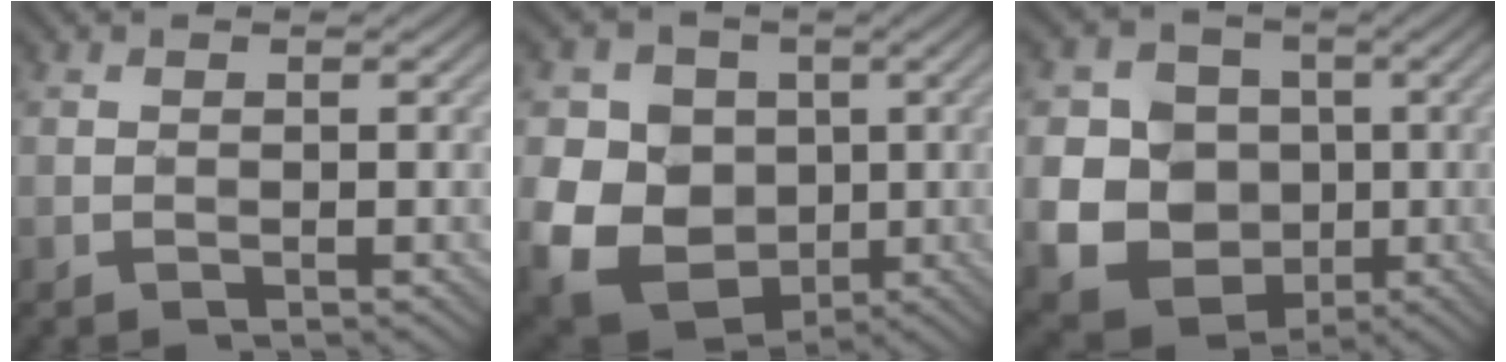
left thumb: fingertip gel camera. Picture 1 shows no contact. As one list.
[{"total": 11.9, "force": [-0.6, 10.2, 6.1], "torque": [-0.154, -0.018, -0.022]}, {"total": 11.1, "force": [-1.0, 10.0, 4.7], "torque": [-0.129, -0.019, -0.033]}]